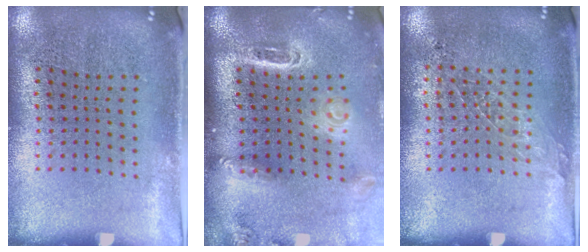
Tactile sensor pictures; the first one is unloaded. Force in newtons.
{"total": 2.9, "press": 2.1, "slide": 2.0}
{"total": 0.9, "press": 0.8, "slide": 0.2}